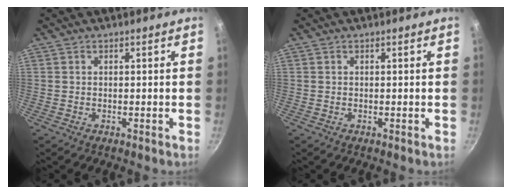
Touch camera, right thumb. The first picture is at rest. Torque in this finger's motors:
{"motor_torque": [0.00, 0.00, 0.03, -0.02, 0.00]}